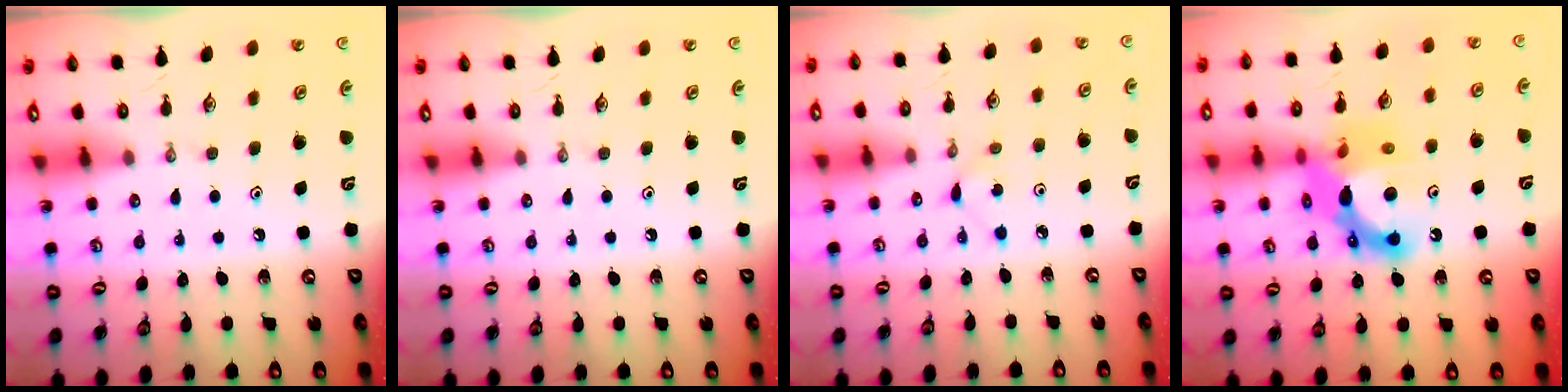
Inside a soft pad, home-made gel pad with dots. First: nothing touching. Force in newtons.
{"total": 0.0}
{"total": 3.0, "press": 3.0, "slide": 0.3}
{"total": 15.8, "press": 15.8, "slide": 1.3}